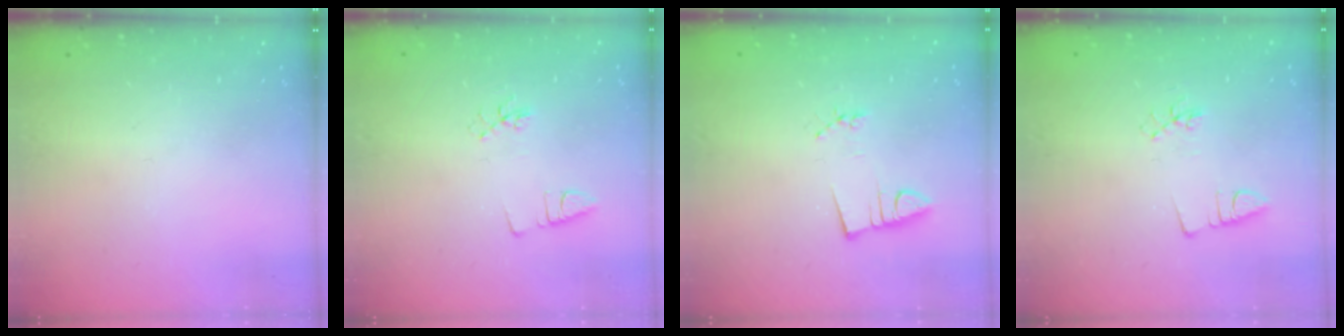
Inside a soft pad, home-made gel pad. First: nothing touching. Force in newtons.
{"total": 3.7, "press": 3.3, "slide": 1.7}
{"total": 2.9, "press": 1.4, "slide": 2.5}
{"total": 2.9, "press": 2.5, "slide": 1.4}